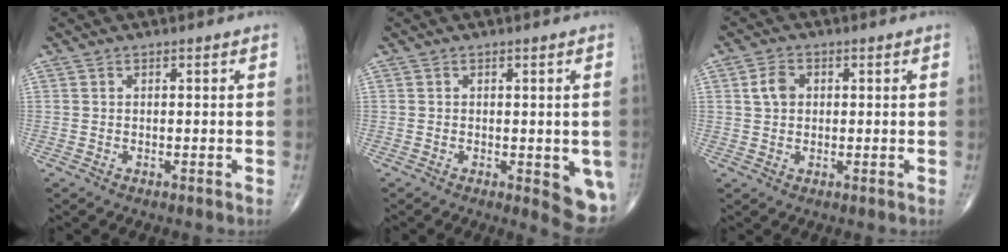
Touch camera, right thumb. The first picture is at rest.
{"total": 6.4, "force": [-1.5, 2.5, 5.7], "torque": [-0.045, -0.010, -0.016]}
{"total": 3.7, "force": [0.8, 2.8, 2.3], "torque": [-0.038, 0.004, 0.011]}